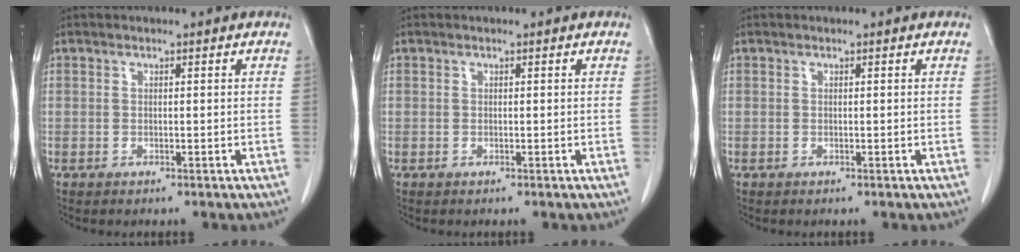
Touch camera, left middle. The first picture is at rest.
{"total": 0.0}
{"total": 0.0}